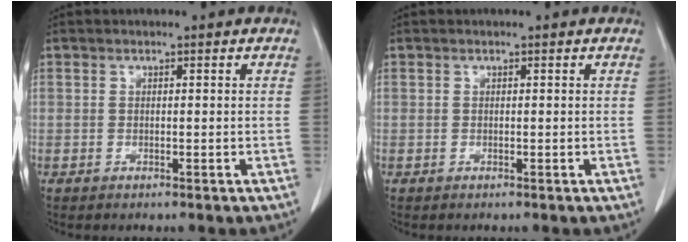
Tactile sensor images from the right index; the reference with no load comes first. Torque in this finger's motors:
{"motor_torque": [0.00, 0.00, 0.00, 0.00]}